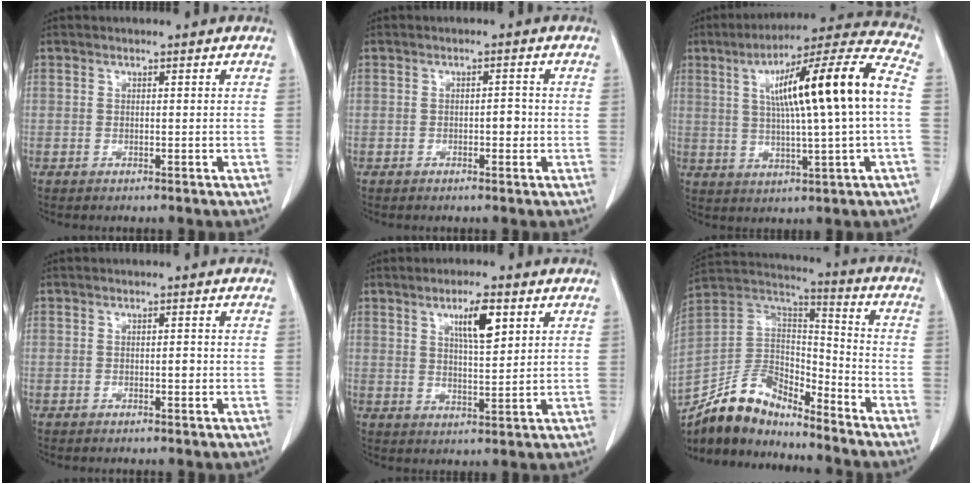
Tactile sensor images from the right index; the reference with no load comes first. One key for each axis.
{"total": 1.8, "fx": -0.4, "fy": 0.8, "fz": 1.6, "tx": -0.019, "ty": 0.004, "tz": -0.006}
{"total": 18.3, "fx": 2.4, "fy": 0.3, "fz": 18.2, "tx": -0.284, "ty": 0.028, "tz": 0.032}
{"total": 1.0, "fx": -0.2, "fy": 0.3, "fz": 0.9, "tx": -0.013, "ty": 0.002, "tz": -0.004}
{"total": 6.3, "fx": 3.0, "fy": 1.2, "fz": 5.4, "tx": -0.093, "ty": -0.002, "tz": 0.051}
{"total": 14.7, "fx": -13.2, "fy": 4.7, "fz": 4.5, "tx": -0.078, "ty": 0.045, "tz": -0.246}